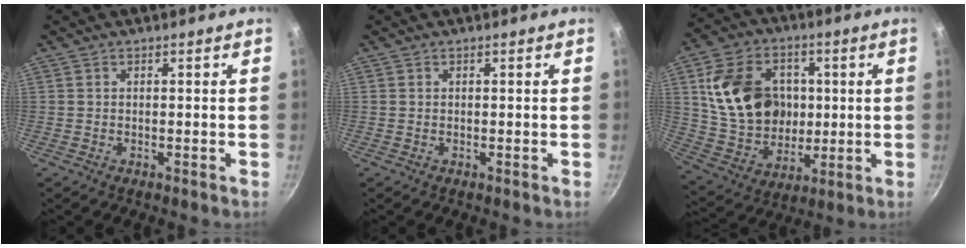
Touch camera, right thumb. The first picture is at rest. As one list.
[{"total": 0.0}, {"total": 19.5, "force": [3.2, 15.2, 11.8], "torque": [-0.183, 0.002, 0.069]}]